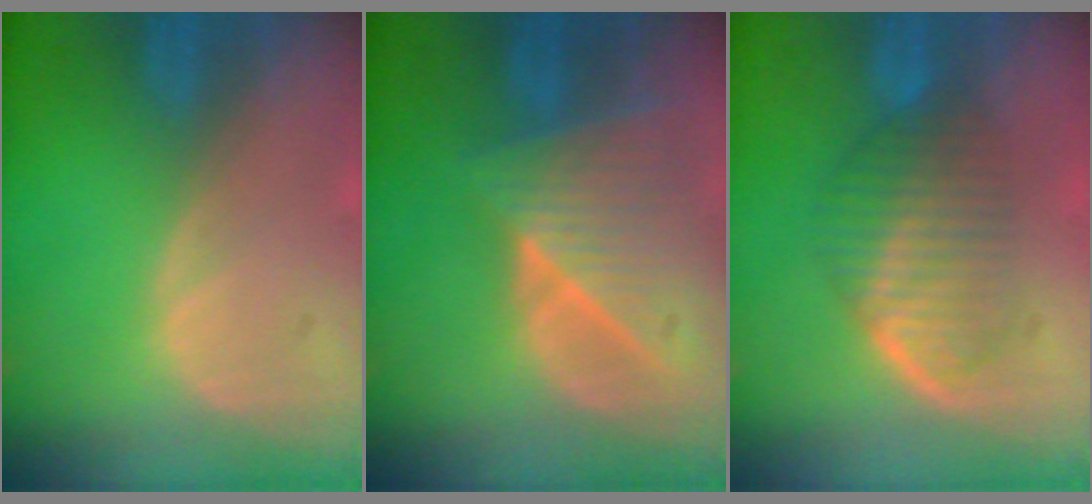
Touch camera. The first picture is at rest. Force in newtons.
{"total": 8.8, "press": 7.9, "slide": 3.9}
{"total": 5.9, "press": 5.8, "slide": 1.3}